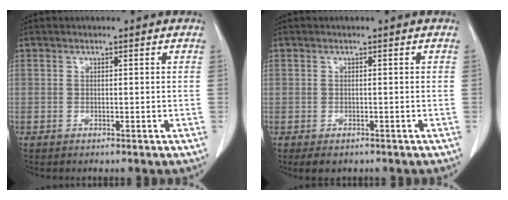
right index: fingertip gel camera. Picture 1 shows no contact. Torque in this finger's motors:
{"motor_torque": [-0.79, 0.33, -0.41, -0.21]}